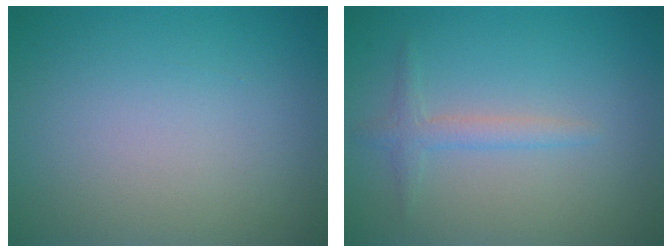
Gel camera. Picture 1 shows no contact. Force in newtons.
{"total": 1.7, "press": 1.7, "slide": 0.1}